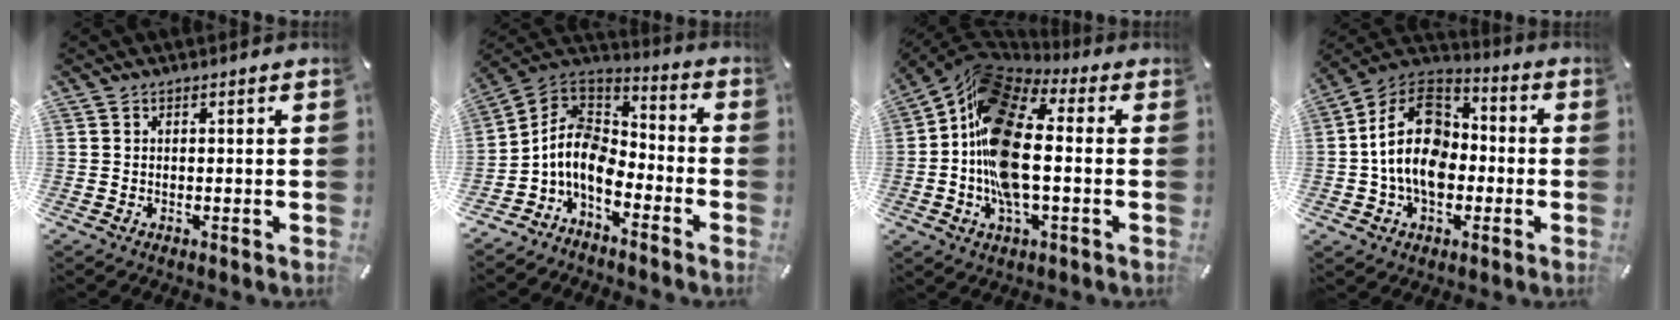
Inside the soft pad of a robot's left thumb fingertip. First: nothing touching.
{"total": 10.4, "force": [-5.8, 6.6, 5.6], "torque": [-0.138, 0.011, -0.118]}
{"total": 17.0, "force": [-2.4, 8.9, 14.3], "torque": [-0.307, -0.001, -0.048]}
{"total": 17.1, "force": [-2.0, 12.8, 11.2], "torque": [-0.231, 0.024, -0.039]}